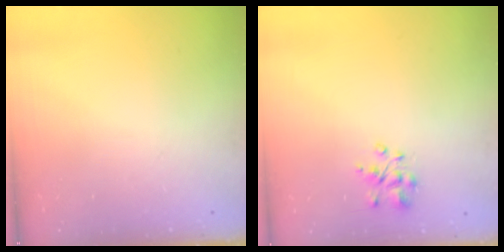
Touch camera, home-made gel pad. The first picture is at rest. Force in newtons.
{"total": 3.8, "press": 3.8, "slide": 0.2}